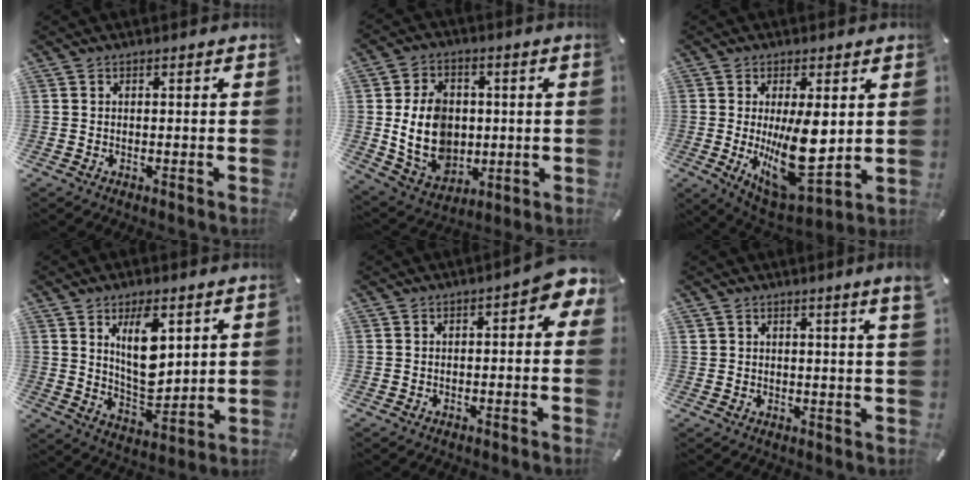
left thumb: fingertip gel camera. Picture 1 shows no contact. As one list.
[{"total": 13.3, "force": [0.3, 10.7, 8.0], "torque": [-0.171, 0.009, 0.010]}, {"total": 17.4, "force": [0.7, 7.7, 15.5], "torque": [-0.258, -0.039, 0.019]}, {"total": 12.0, "force": [5.2, 6.0, 8.9], "torque": [-0.162, -0.027, 0.086]}, {"total": 4.6, "force": [0.2, 2.0, 4.1], "torque": [-0.051, 0.000, -0.001]}, {"total": 2.9, "force": [2.1, -0.3, 2.0], "torque": [-0.034, -0.009, 0.035]}]